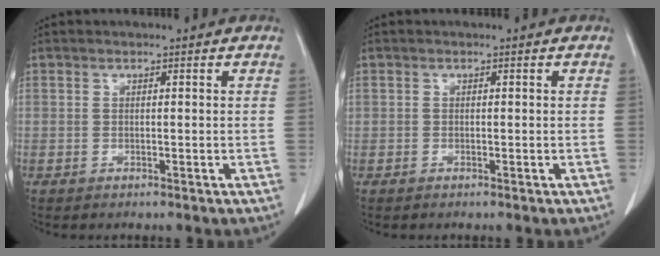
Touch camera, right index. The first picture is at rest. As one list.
[{"total": 0.6, "force": [-0.2, 0.5, 0.3], "torque": [-0.008, 0.004, -0.002]}]